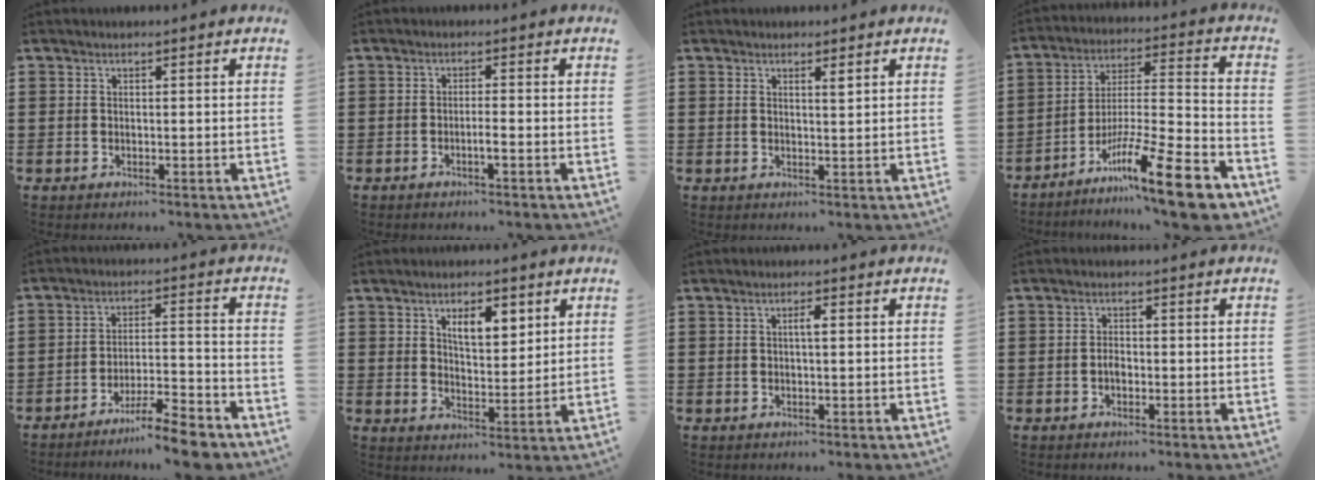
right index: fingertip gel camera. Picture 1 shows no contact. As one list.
[{"total": 1.7, "force": [-1.0, 0.1, 1.4], "torque": [-0.025, -0.002, -0.018]}, {"total": 1.3, "force": [0.7, 0.2, 1.0], "torque": [-0.013, -0.003, 0.011]}, {"total": 15.8, "force": [-11.1, 1.7, 11.2], "torque": [-0.169, 0.036, -0.192]}, {"total": 8.3, "force": [-7.3, 0.7, 4.0], "torque": [-0.062, 0.014, -0.137]}, {"total": 5.5, "force": [2.7, 2.4, 4.2], "torque": [-0.067, -0.001, 0.040]}, {"total": 1.5, "force": [0.1, 0.2, 1.5], "torque": [-0.028, 0.002, 0.000]}, {"total": 1.4, "force": [-0.6, 0.7, 1.0], "torque": [-0.022, -0.002, -0.011]}]